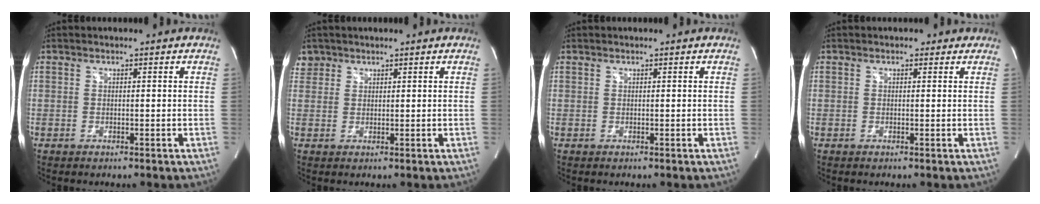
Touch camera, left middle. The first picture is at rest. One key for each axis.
{"total": 2.4, "fx": 1.7, "fy": 1.7, "fz": -0.2, "tx": 0.011, "ty": 0.009, "tz": 0.030}
{"total": 0.0}
{"total": 1.0, "fx": 0.7, "fy": 0.6, "fz": 0.3, "tx": -0.005, "ty": 0.003, "tz": 0.004}